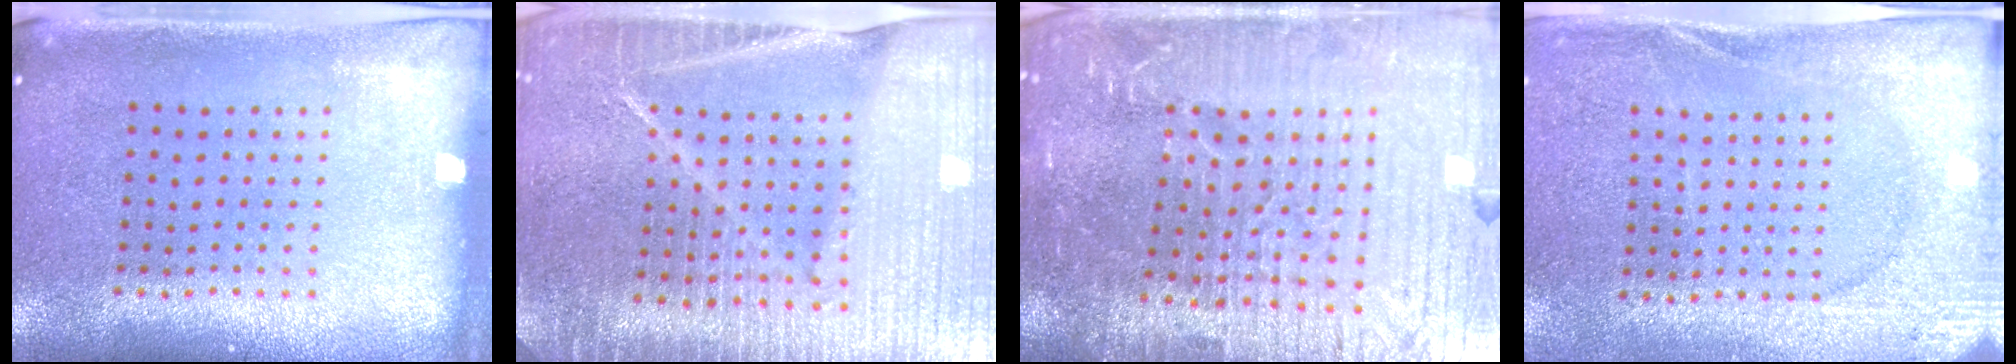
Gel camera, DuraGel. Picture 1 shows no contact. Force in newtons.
{"total": 5.8, "press": 5.0, "slide": 2.8}
{"total": 7.0, "press": 6.1, "slide": 3.4}
{"total": 2.6, "press": 2.5, "slide": 0.4}